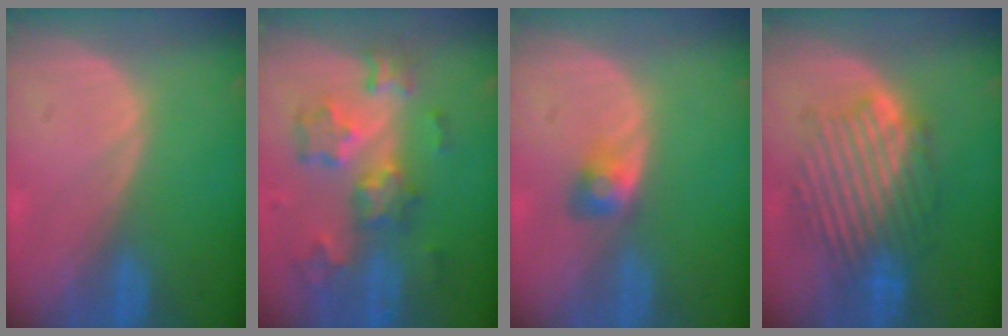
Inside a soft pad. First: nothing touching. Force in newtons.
{"total": 8.9, "press": 7.9, "slide": 4.2}
{"total": 2.8, "press": 2.5, "slide": 1.2}
{"total": 9.0, "press": 9.0, "slide": 1.2}